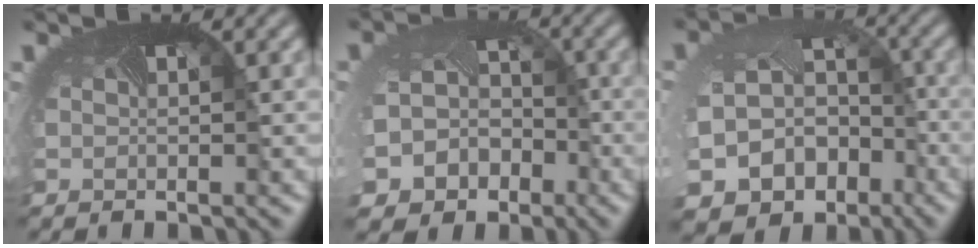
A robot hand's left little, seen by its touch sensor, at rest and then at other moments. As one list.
[{"total": 7.9, "force": [-4.3, 6.4, 1.6], "torque": [-0.040, -0.037, -0.060]}, {"total": 12.6, "force": [-5.7, 10.0, 5.1], "torque": [-0.118, -0.060, -0.070]}]